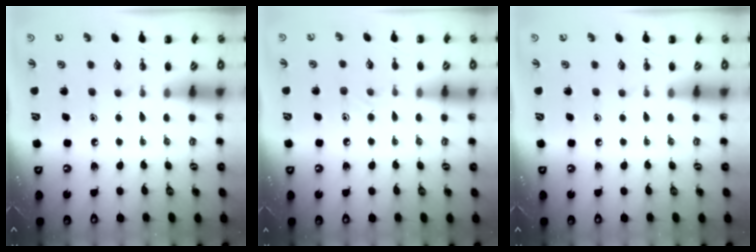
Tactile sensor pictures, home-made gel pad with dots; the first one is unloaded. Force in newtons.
{"total": 7.6, "press": 7.2, "slide": 2.6}
{"total": 0.0}